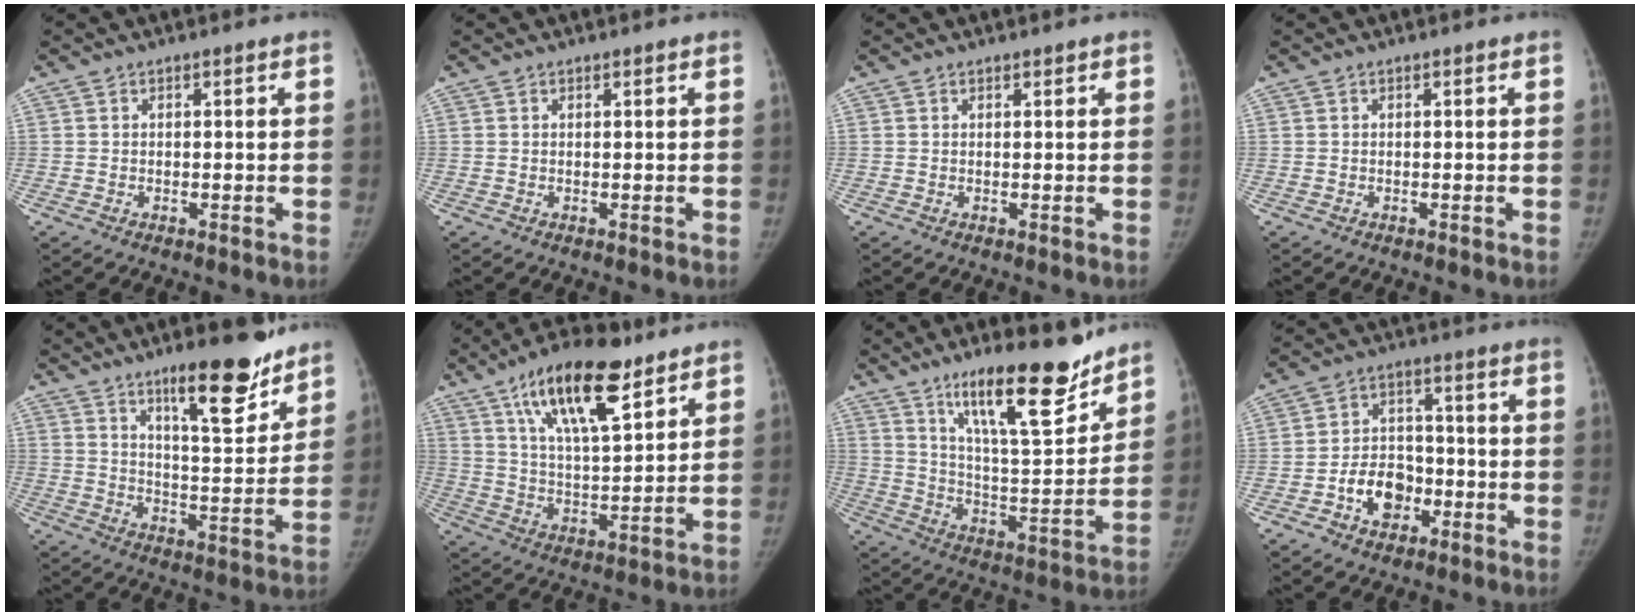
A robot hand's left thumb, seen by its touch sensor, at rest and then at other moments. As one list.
[{"total": 0.0}, {"total": 0.7, "force": [0.6, 0.3, 0.4], "torque": [-0.002, -0.002, 0.007]}, {"total": 0.0}, {"total": 14.9, "force": [10.5, 3.9, 9.9], "torque": [-0.113, -0.078, 0.166]}, {"total": 18.6, "force": [10.8, 6.9, 13.5], "torque": [-0.201, -0.043, 0.187]}, {"total": 19.4, "force": [13.7, 4.9, 12.9], "torque": [-0.167, -0.091, 0.228]}, {"total": 8.9, "force": [-3.4, 6.6, 4.9], "torque": [-0.046, 0.030, -0.059]}]